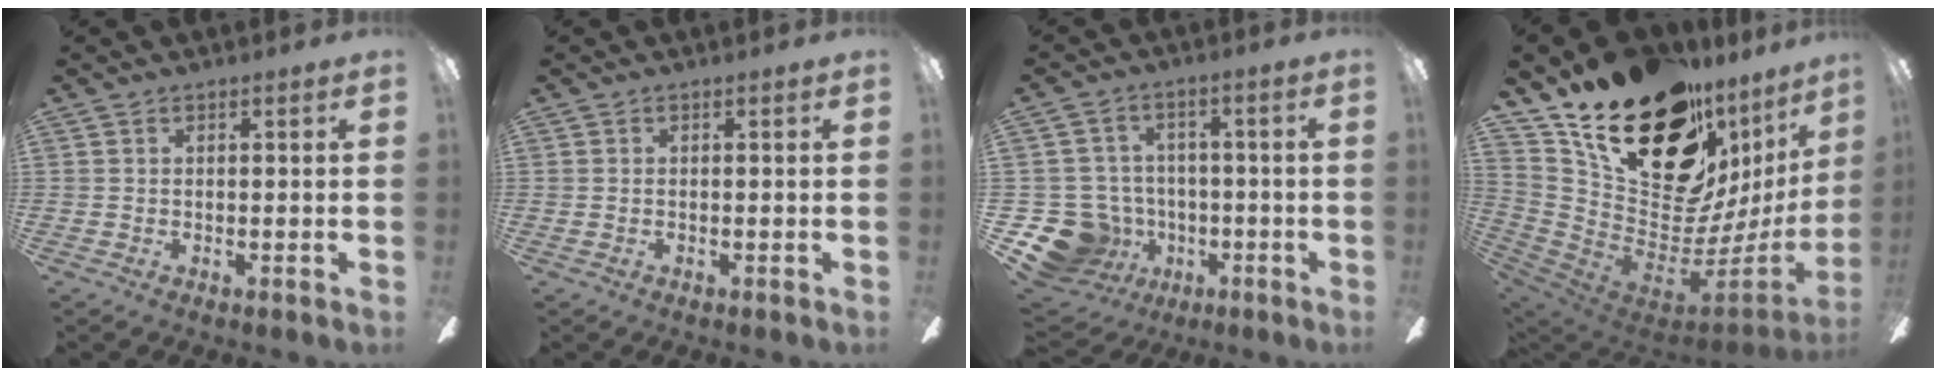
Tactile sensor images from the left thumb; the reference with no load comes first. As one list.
[{"total": 0.0}, {"total": 13.5, "force": [-5.2, 11.5, 4.9], "torque": [-0.134, 0.026, -0.082]}, {"total": 29.1, "force": [17.0, 15.2, 18.0], "torque": [-0.291, -0.104, 0.331]}]